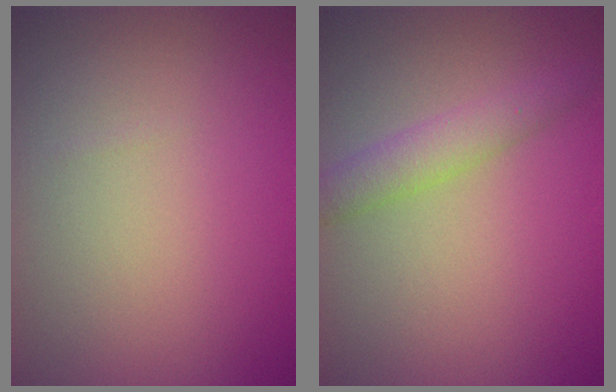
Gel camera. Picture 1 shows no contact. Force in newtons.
{"total": 2.5, "press": 2.5, "slide": 0.1}